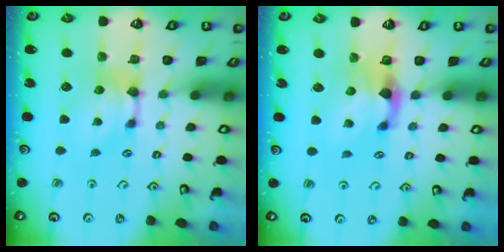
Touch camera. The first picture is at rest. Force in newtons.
{"total": 2.2, "press": 1.8, "slide": 1.3}